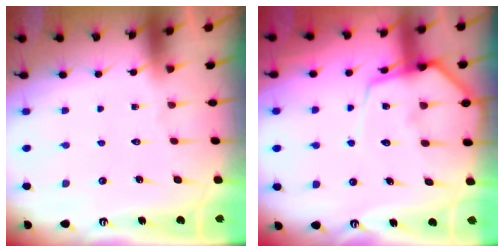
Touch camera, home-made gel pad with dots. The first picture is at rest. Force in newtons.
{"total": 10.8, "press": 10.7, "slide": 1.2}